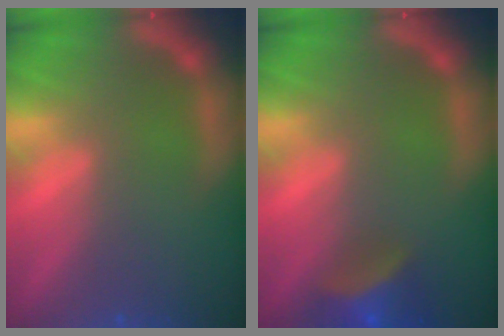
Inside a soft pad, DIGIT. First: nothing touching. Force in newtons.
{"total": 5.5}